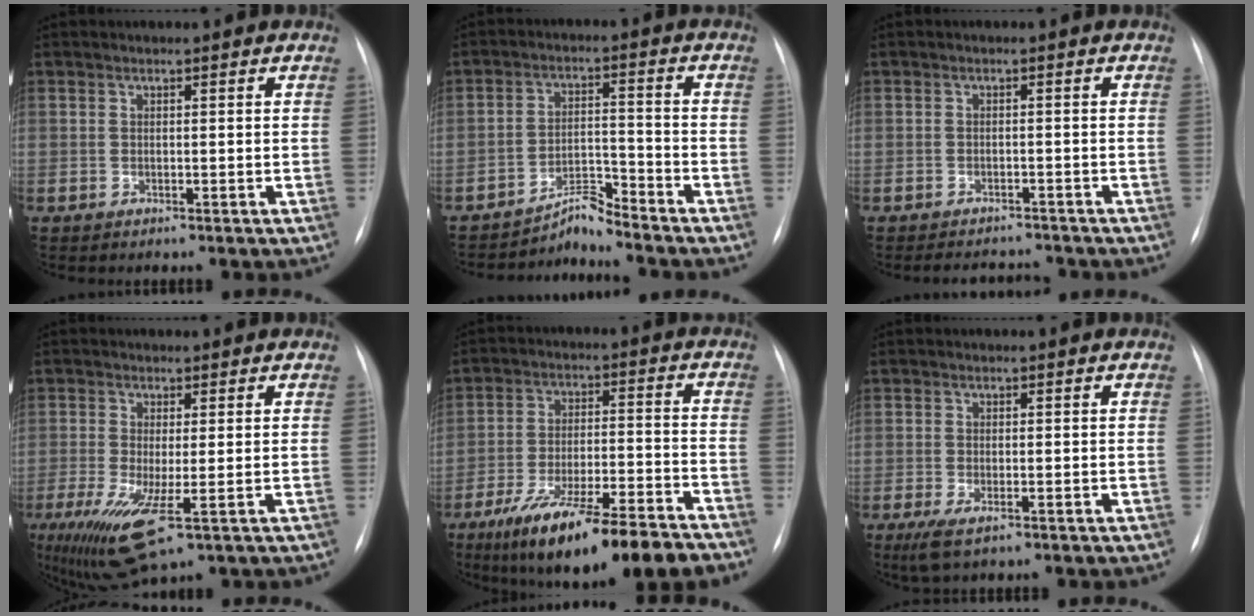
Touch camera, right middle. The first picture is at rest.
{"total": 4.2, "force": [-4.2, -0.7, -0.1], "torque": [0.000, 0.001, -0.070]}
{"total": 4.2, "force": [-4.0, 1.0, 0.4], "torque": [-0.001, 0.002, -0.056]}
{"total": 8.4, "force": [-2.6, 1.5, 7.8], "torque": [-0.148, -0.028, -0.039]}
{"total": 18.7, "force": [-14.0, 1.7, 12.3], "torque": [-0.177, -0.013, -0.227]}
{"total": 2.9, "force": [-1.4, 0.8, 2.5], "torque": [-0.052, -0.008, -0.023]}